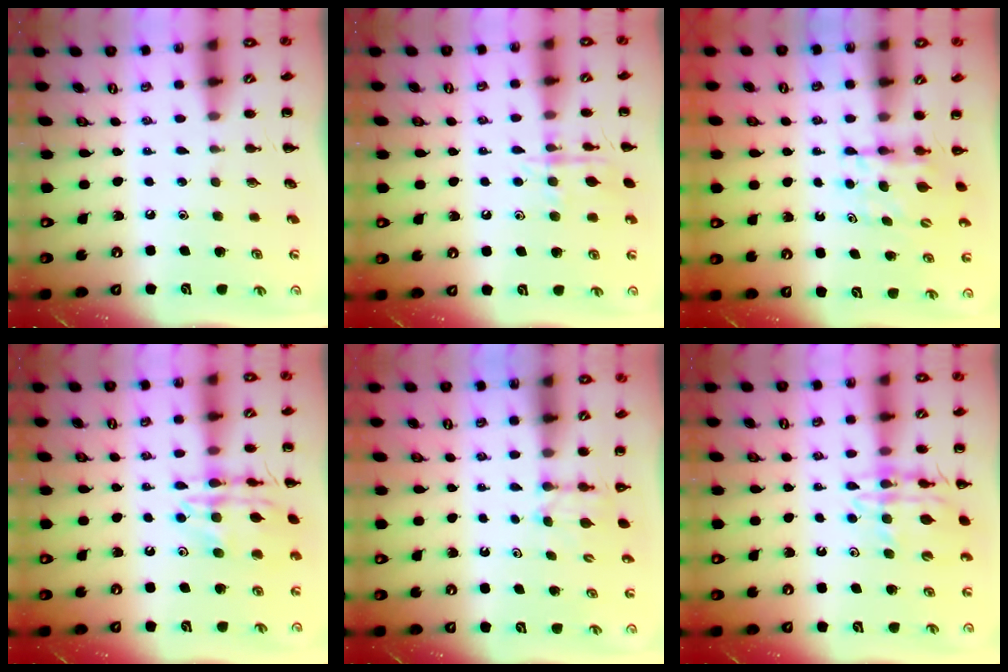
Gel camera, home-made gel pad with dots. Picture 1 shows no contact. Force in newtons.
{"total": 10.6, "press": 10.6, "slide": 0.6}
{"total": 4.5, "press": 4.3, "slide": 1.5}
{"total": 15.4, "press": 15.3, "slide": 1.2}
{"total": 2.8, "press": 2.6, "slide": 1.1}
{"total": 13.1, "press": 12.9, "slide": 2.7}